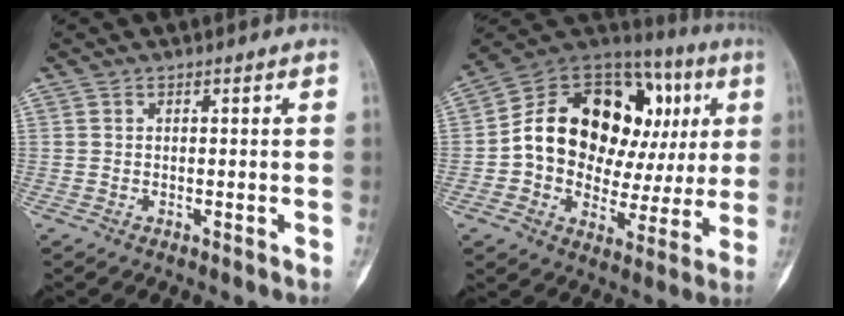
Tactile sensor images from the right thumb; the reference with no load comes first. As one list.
[{"total": 27.4, "force": [4.9, 17.7, 20.4], "torque": [-0.270, 0.048, 0.081]}]